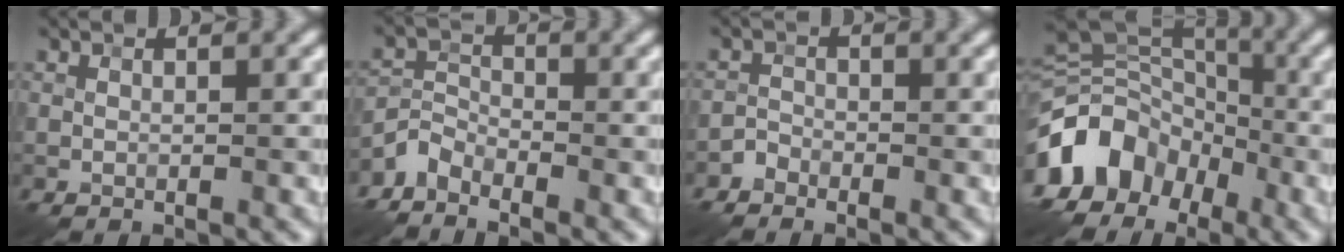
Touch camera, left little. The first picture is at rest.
{"total": 2.7, "force": [-2.4, 1.0, 0.7], "torque": [-0.017, 0.004, -0.060]}
{"total": 1.2, "force": [-1.2, 0.4, 0.1], "torque": [-0.001, 0.007, -0.027]}
{"total": 11.0, "force": [-5.5, 7.8, 5.4], "torque": [-0.123, 0.006, -0.118]}